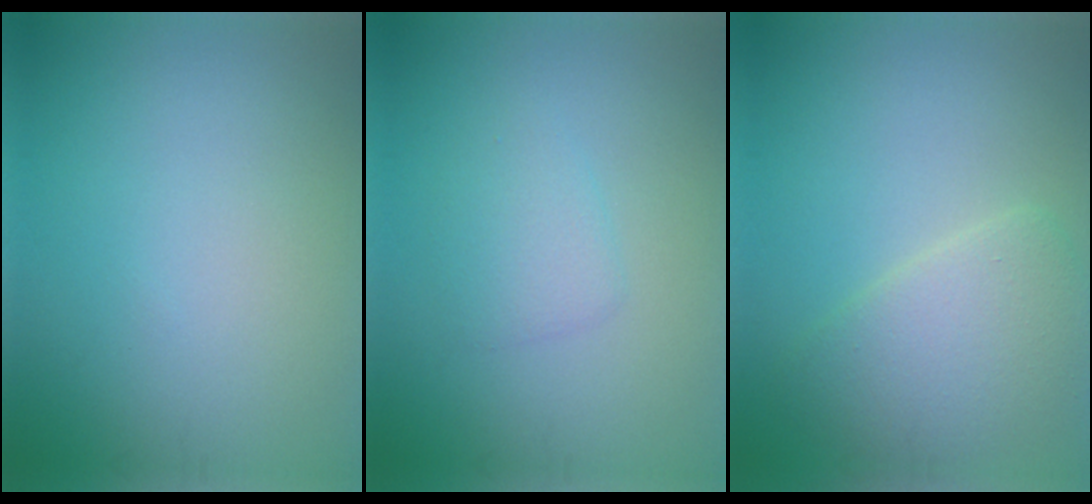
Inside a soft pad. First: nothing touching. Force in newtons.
{"total": 1.9, "press": 1.9, "slide": 0.0}
{"total": 4.3, "press": 4.3, "slide": 0.5}